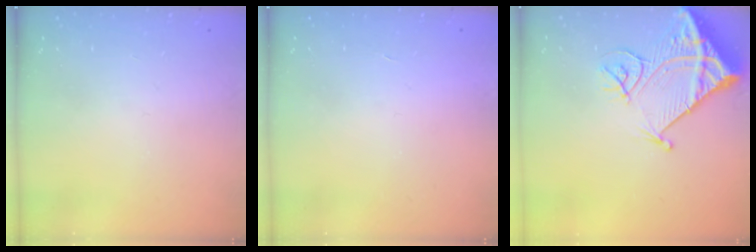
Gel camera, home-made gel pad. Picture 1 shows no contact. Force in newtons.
{"total": 1.8, "press": 1.8, "slide": 0.1}
{"total": 16.0, "press": 15.9, "slide": 1.8}